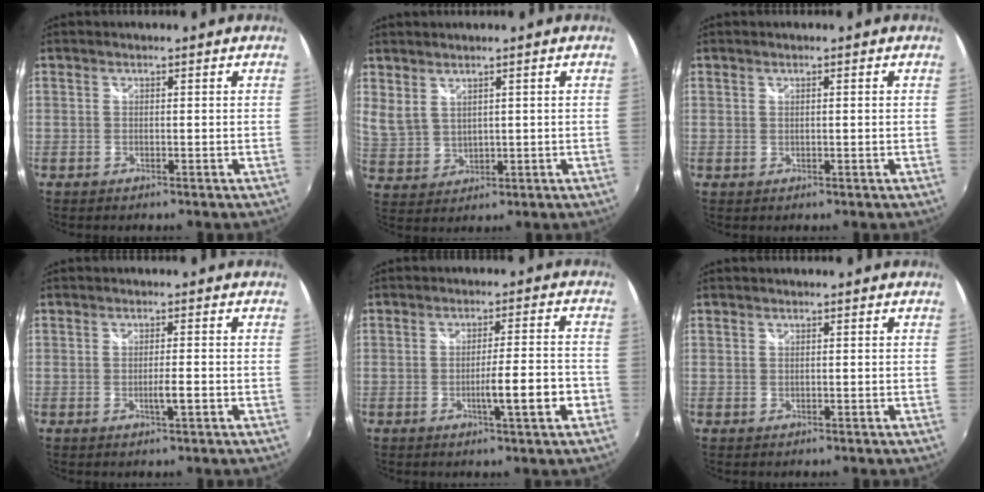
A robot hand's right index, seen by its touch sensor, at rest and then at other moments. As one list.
[{"total": 4.3, "force": [3.1, 2.1, 2.1], "torque": [-0.044, -0.002, 0.072]}, {"total": 0.8, "force": [0.4, -0.1, 0.8], "torque": [-0.013, 0.002, 0.005]}, {"total": 2.7, "force": [-0.9, 0.0, 2.5], "torque": [-0.043, -0.005, -0.014]}, {"total": 7.4, "force": [-2.7, 0.2, 6.9], "torque": [-0.111, -0.009, -0.036]}, {"total": 0.0}]